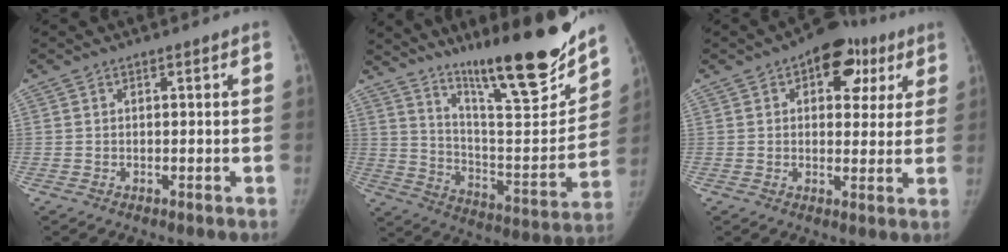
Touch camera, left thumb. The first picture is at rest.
{"total": 24.2, "force": [18.0, 3.7, 15.6], "torque": [-0.211, -0.108, 0.296]}
{"total": 11.7, "force": [5.3, 7.2, 7.5], "torque": [-0.043, -0.003, 0.065]}